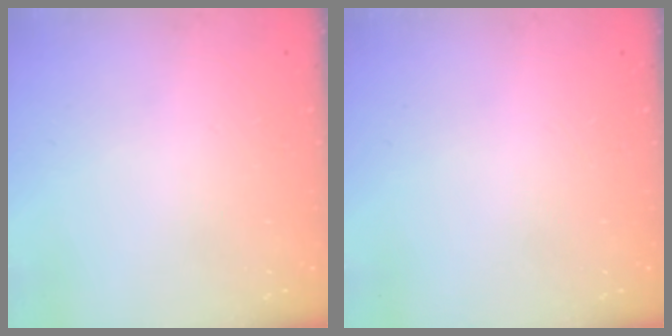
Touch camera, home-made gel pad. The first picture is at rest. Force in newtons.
{"total": 0.0}